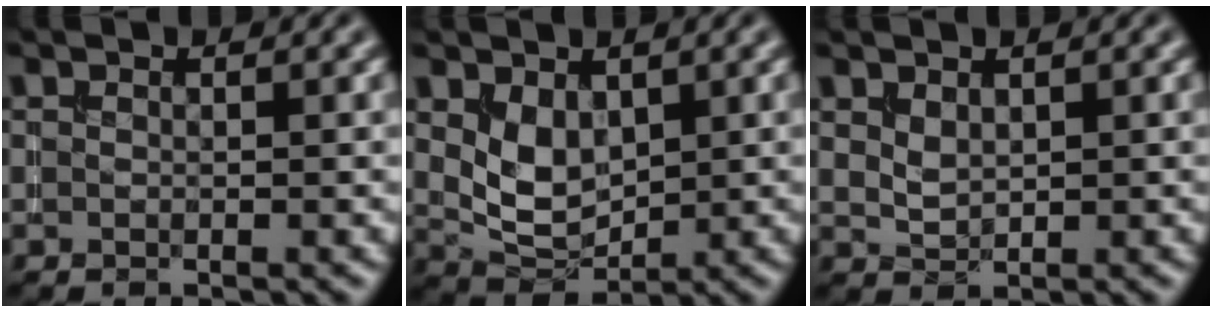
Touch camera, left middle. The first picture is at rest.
{"total": 3.5, "force": [1.1, 2.3, 2.3], "torque": [-0.049, -0.009, 0.030]}
{"total": 1.4, "force": [0.9, 0.8, 0.7], "torque": [-0.017, -0.002, 0.024]}